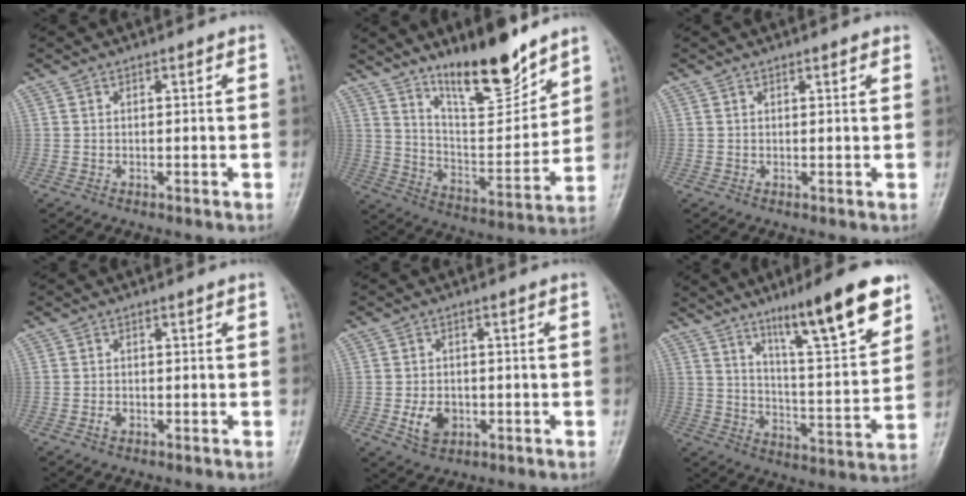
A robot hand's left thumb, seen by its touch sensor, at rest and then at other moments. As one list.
[{"total": 15.7, "force": [11.9, 4.2, 9.4], "torque": [-0.117, -0.090, 0.209]}, {"total": 1.3, "force": [1.0, 0.3, 0.8], "torque": [-0.008, -0.002, 0.011]}, {"total": 1.1, "force": [-0.4, 0.7, 0.7], "torque": [-0.015, 0.003, -0.008]}, {"total": 4.9, "force": [-1.2, 3.6, 3.1], "torque": [-0.045, 0.002, -0.015]}, {"total": 18.0, "force": [11.4, 2.9, 13.6], "torque": [-0.186, -0.061, 0.184]}]